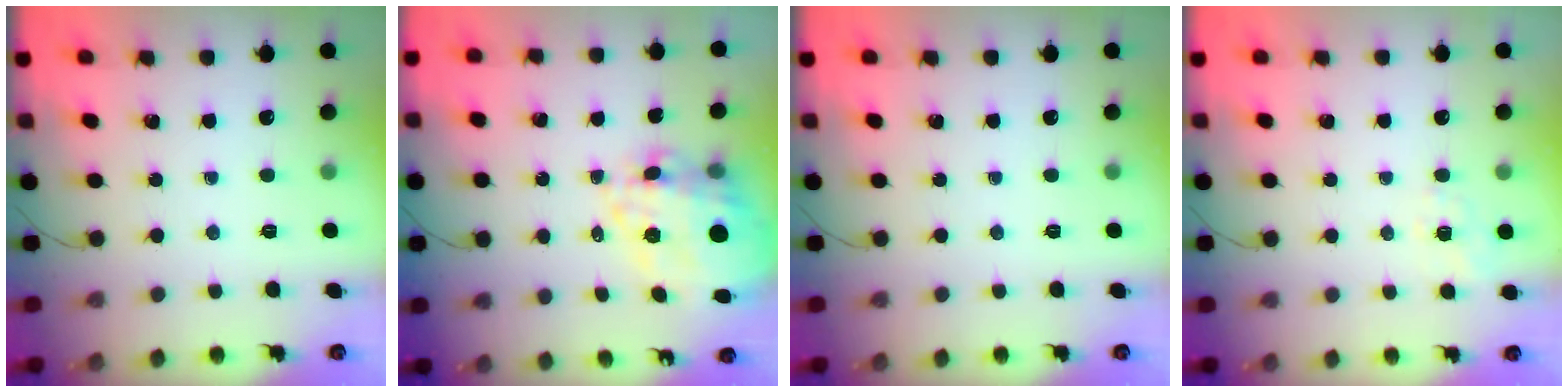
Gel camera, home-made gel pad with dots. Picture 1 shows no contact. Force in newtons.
{"total": 14.0, "press": 13.4, "slide": 4.1}
{"total": 0.0}
{"total": 4.5, "press": 4.1, "slide": 1.8}